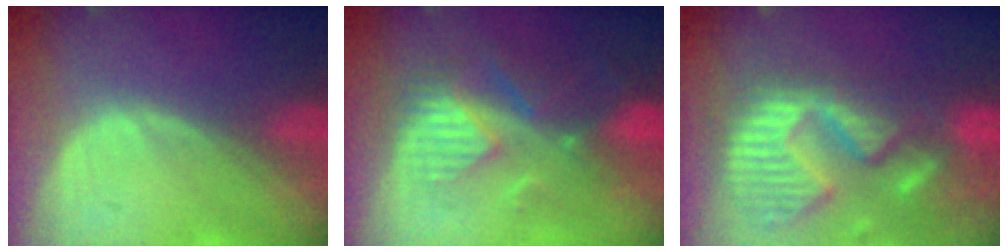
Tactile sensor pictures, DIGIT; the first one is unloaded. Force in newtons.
{"total": 8.6, "press": 8.1, "slide": 3.1}
{"total": 14.3, "press": 11.9, "slide": 7.9}